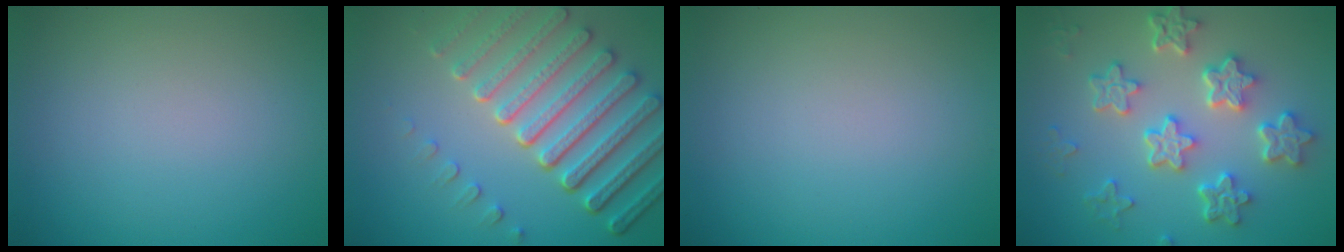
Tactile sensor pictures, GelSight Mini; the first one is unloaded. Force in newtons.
{"total": 8.0, "press": 5.8, "slide": 5.5}
{"total": 0.0}
{"total": 6.1, "press": 4.8, "slide": 3.8}